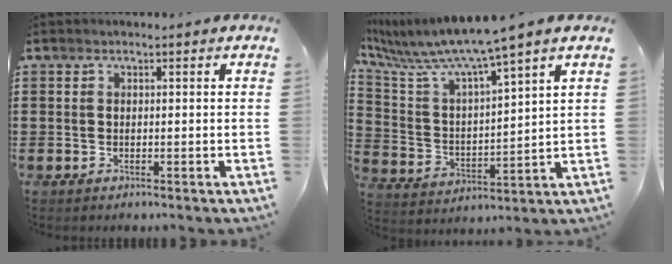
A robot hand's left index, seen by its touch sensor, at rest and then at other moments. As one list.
[{"total": 7.2, "force": [6.2, -0.8, 3.6], "torque": [-0.100, -0.049, 0.096]}]